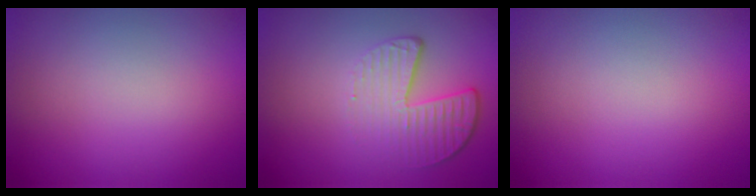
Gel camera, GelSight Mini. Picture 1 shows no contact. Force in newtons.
{"total": 4.5, "press": 3.0, "slide": 3.3}
{"total": 0.0}